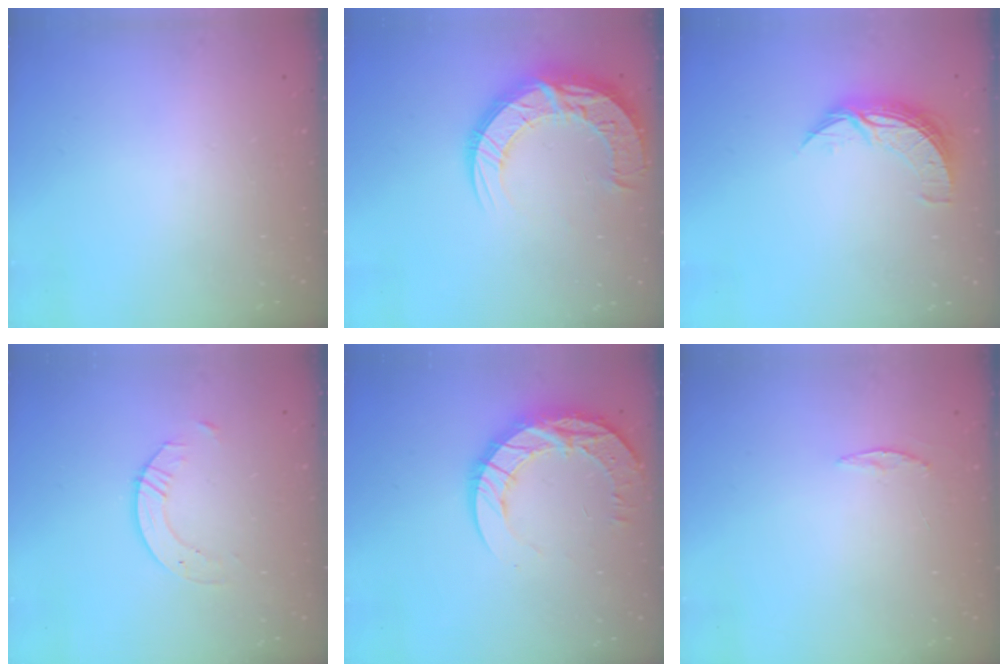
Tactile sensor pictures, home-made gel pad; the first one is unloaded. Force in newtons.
{"total": 18.8, "press": 18.7, "slide": 1.5}
{"total": 8.3, "press": 8.3, "slide": 0.5}
{"total": 5.0, "press": 5.0, "slide": 0.5}
{"total": 17.9, "press": 17.8, "slide": 1.4}
{"total": 3.3, "press": 3.3, "slide": 0.4}